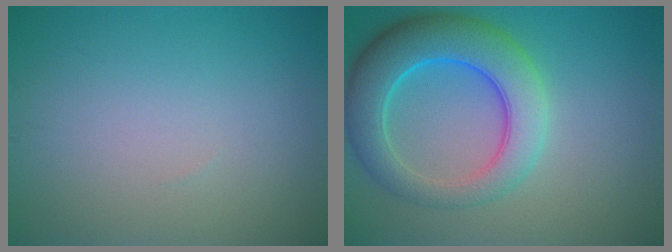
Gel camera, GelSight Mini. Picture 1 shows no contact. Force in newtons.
{"total": 7.9, "press": 7.9, "slide": 0.3}